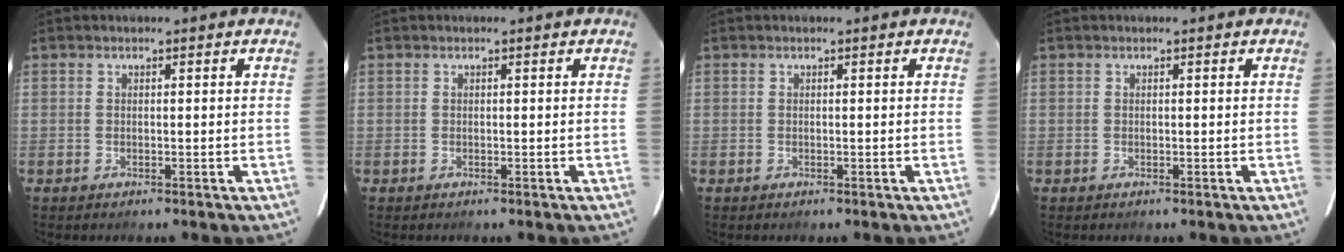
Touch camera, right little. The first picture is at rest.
{"total": 0.0}
{"total": 0.0}
{"total": 0.0}